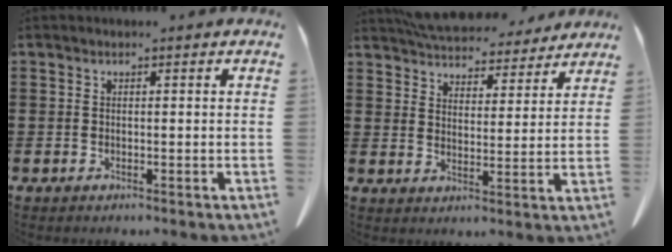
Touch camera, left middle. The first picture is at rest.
{"total": 6.0, "force": [5.9, 0.8, 0.8], "torque": [-0.044, -0.031, 0.106]}